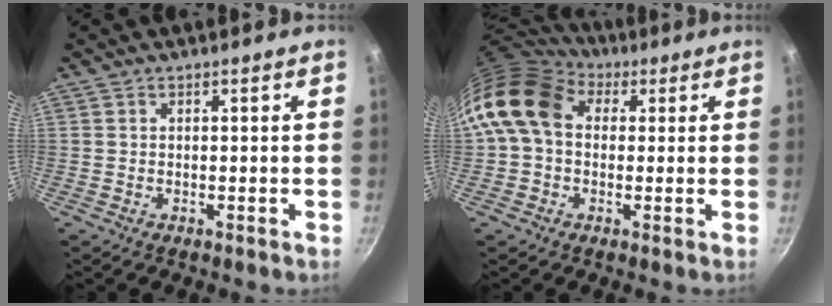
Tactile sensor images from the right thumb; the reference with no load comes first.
{"total": 13.2, "force": [2.8, 10.0, 8.1], "torque": [-0.129, 0.019, 0.031]}